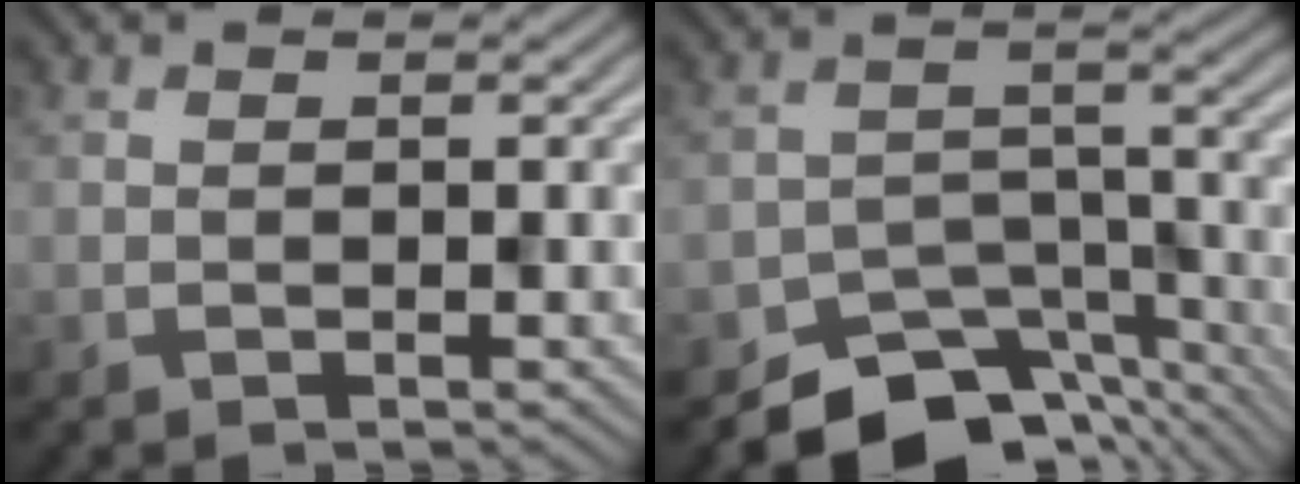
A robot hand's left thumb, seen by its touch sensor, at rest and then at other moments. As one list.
[{"total": 9.1, "force": [-7.4, 4.4, 3.0], "torque": [-0.039, -0.012, -0.116]}]